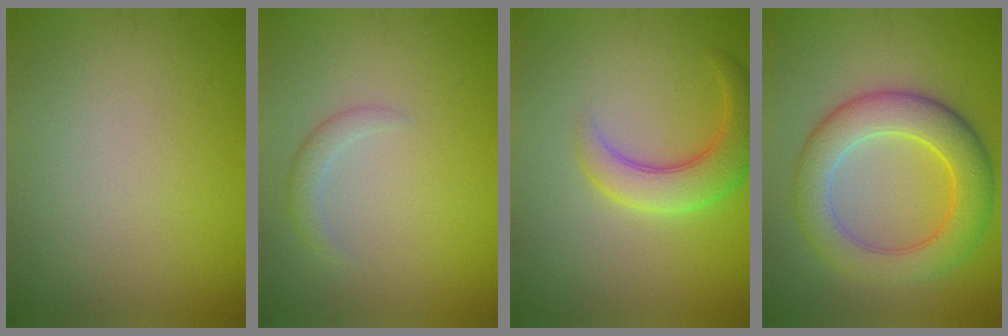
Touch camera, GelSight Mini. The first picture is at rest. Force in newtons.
{"total": 1.6, "press": 1.6, "slide": 0.1}
{"total": 4.8, "press": 4.8, "slide": 0.2}
{"total": 7.4, "press": 7.4, "slide": 0.1}